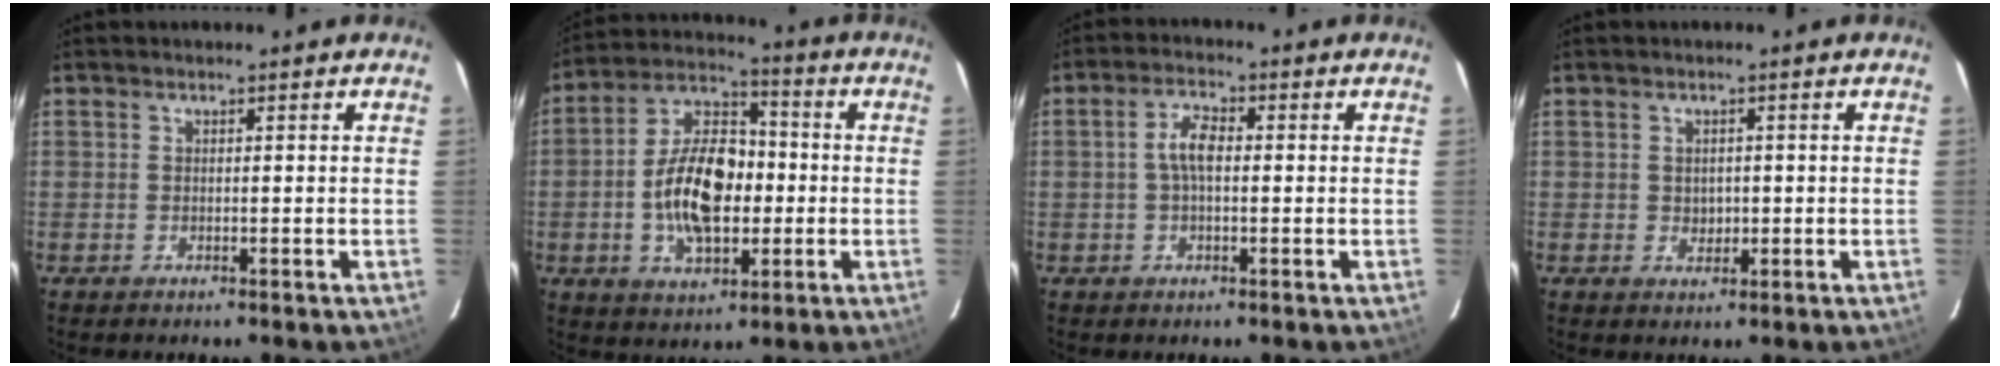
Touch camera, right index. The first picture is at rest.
{"total": 15.1, "force": [-2.1, 8.5, 12.4], "torque": [-0.235, 0.017, -0.035]}
{"total": 4.4, "force": [0.1, 2.0, 4.0], "torque": [-0.081, 0.011, 0.001]}
{"total": 2.1, "force": [0.0, 1.9, 0.8], "torque": [-0.010, 0.001, 0.003]}